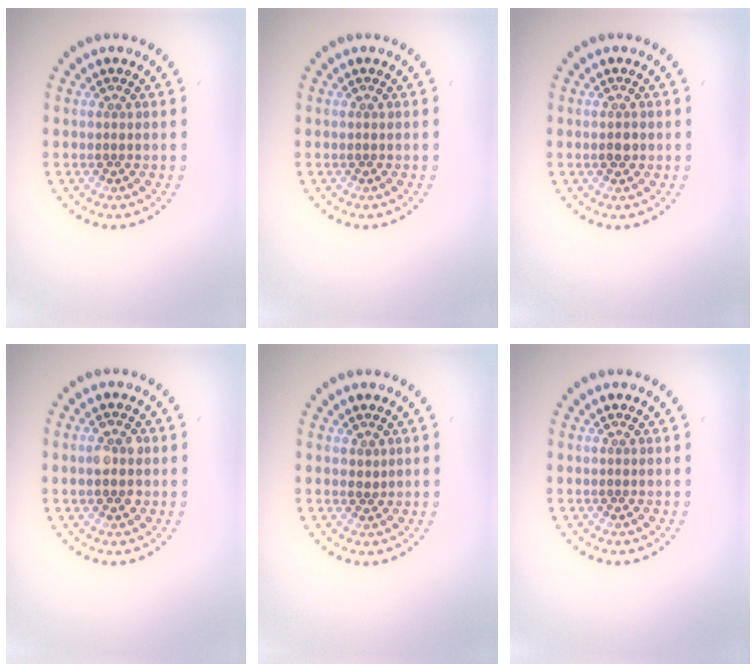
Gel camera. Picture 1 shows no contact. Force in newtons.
{"total": 0.0}
{"total": 1.0, "press": 1.0, "slide": 0.3}
{"total": 2.8, "press": 2.8, "slide": 0.1}
{"total": 0.6, "press": 0.3, "slide": 0.6}
{"total": 0.0}